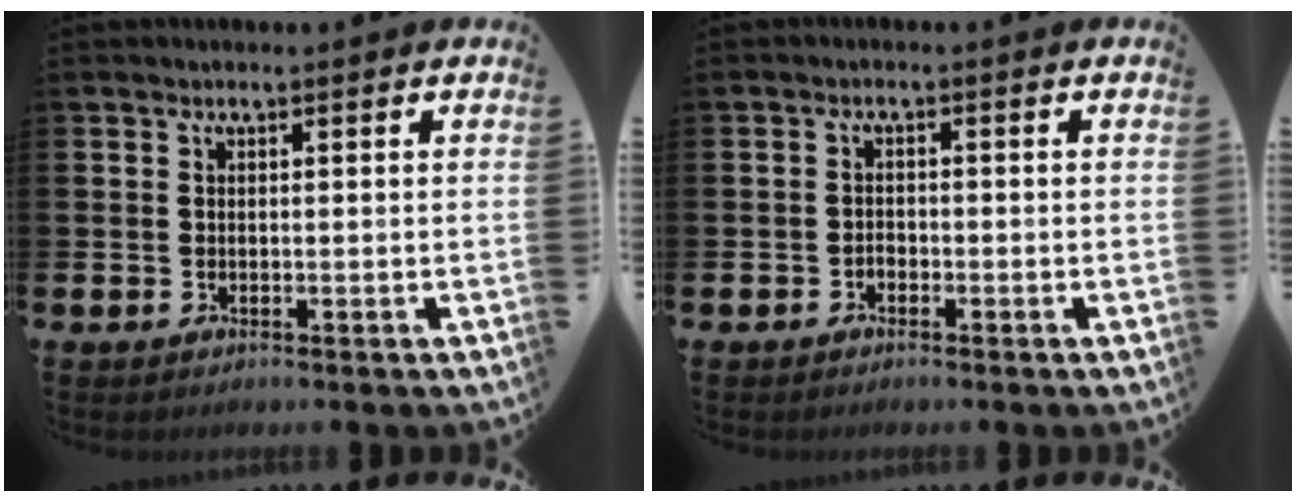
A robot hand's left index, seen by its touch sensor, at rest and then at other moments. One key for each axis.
{"total": 1.1, "fx": -0.8, "fy": 0.7, "fz": 0.3, "tx": -0.003, "ty": -0.002, "tz": -0.018}